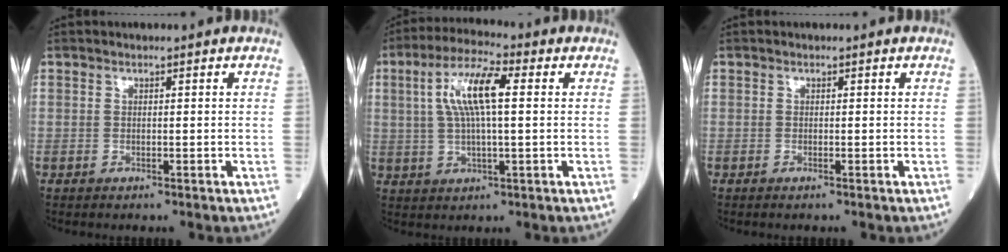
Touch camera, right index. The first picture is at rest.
{"total": 9.3, "force": [2.0, 1.9, 8.9], "torque": [-0.179, 0.018, 0.036]}
{"total": 0.0}